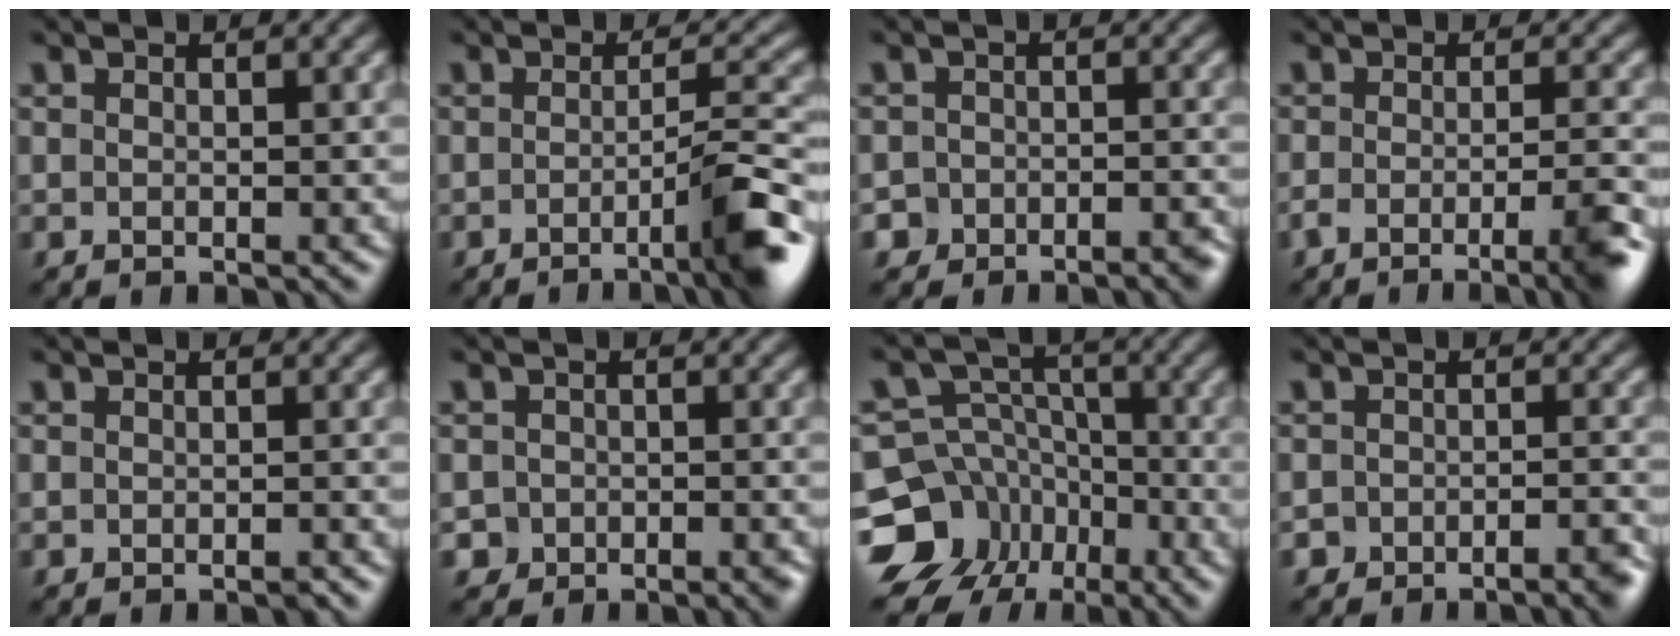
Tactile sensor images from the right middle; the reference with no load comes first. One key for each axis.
{"total": 6.0, "fx": -2.4, "fy": 0.8, "fz": 5.4, "tx": -0.067, "ty": 0.004, "tz": -0.045}
{"total": 3.9, "fx": -3.0, "fy": 2.4, "fz": 0.4, "tx": 0.018, "ty": 0.009, "tz": -0.043}
{"total": 5.1, "fx": -3.0, "fy": 1.1, "fz": 4.0, "tx": -0.059, "ty": -0.011, "tz": -0.051}
{"total": 0.6, "fx": -0.5, "fy": 0.1, "fz": 0.3, "tx": -0.002, "ty": 0.000, "tz": -0.006}
{"total": 2.9, "fx": -2.0, "fy": 2.1, "fz": 0.3, "tx": 0.015, "ty": 0.008, "tz": -0.028}
{"total": 9.7, "fx": -6.1, "fy": 7.2, "fz": 2.2, "tx": -0.045, "ty": 0.005, "tz": -0.114}
{"total": 3.1, "fx": -2.7, "fy": 1.4, "fz": 0.9, "tx": -0.009, "ty": 0.010, "tz": -0.034}